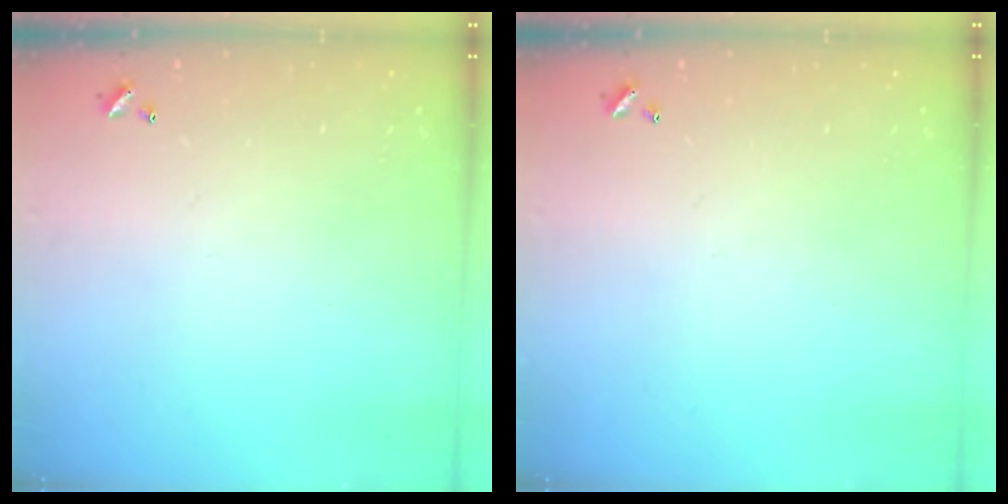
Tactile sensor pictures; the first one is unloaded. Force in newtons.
{"total": 0.0}